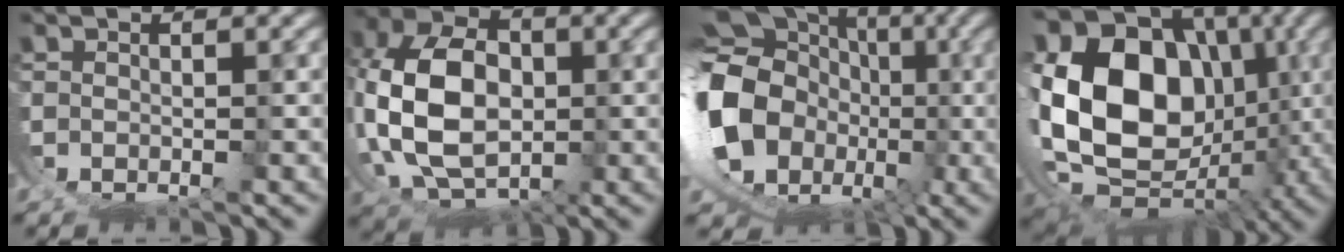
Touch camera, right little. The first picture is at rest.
{"total": 11.8, "force": [-0.9, 8.5, 8.1], "torque": [-0.196, -0.052, 0.009]}
{"total": 17.3, "force": [-2.0, 13.8, 10.4], "torque": [-0.239, -0.055, -0.027]}
{"total": 22.8, "force": [-1.9, 17.2, 14.9], "torque": [-0.311, -0.081, -0.001]}